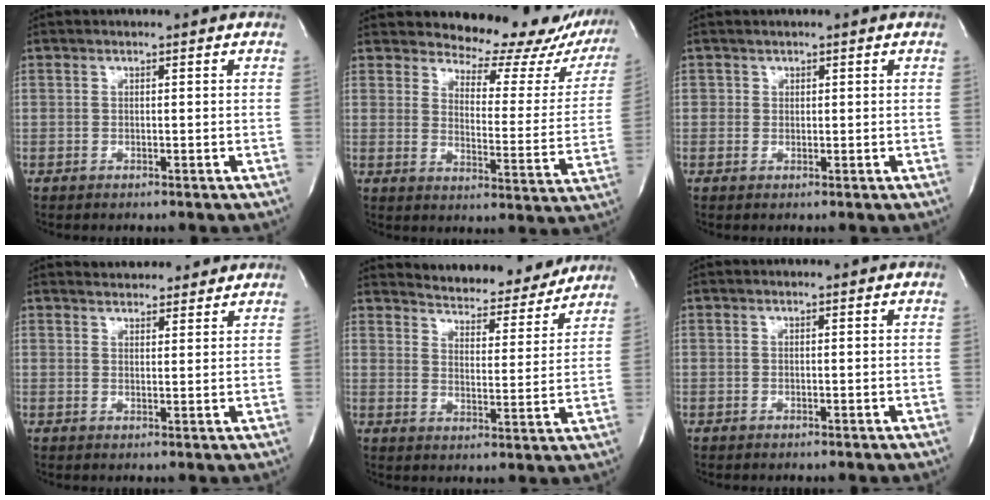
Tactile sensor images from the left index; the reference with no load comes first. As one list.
[{"total": 18.5, "force": [17.2, 5.2, 4.4], "torque": [-0.030, -0.087, 0.179]}, {"total": 0.8, "force": [0.0, 0.8, -0.1], "torque": [0.012, -0.004, -0.005]}, {"total": 6.2, "force": [5.7, 2.0, 1.2], "torque": [-0.014, 0.009, 0.071]}, {"total": 12.3, "force": [11.9, 2.6, 1.6], "torque": [-0.014, -0.024, 0.153]}, {"total": 0.0}]